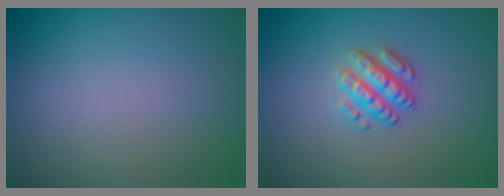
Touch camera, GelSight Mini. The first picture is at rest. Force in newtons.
{"total": 3.0, "press": 2.6, "slide": 1.5}